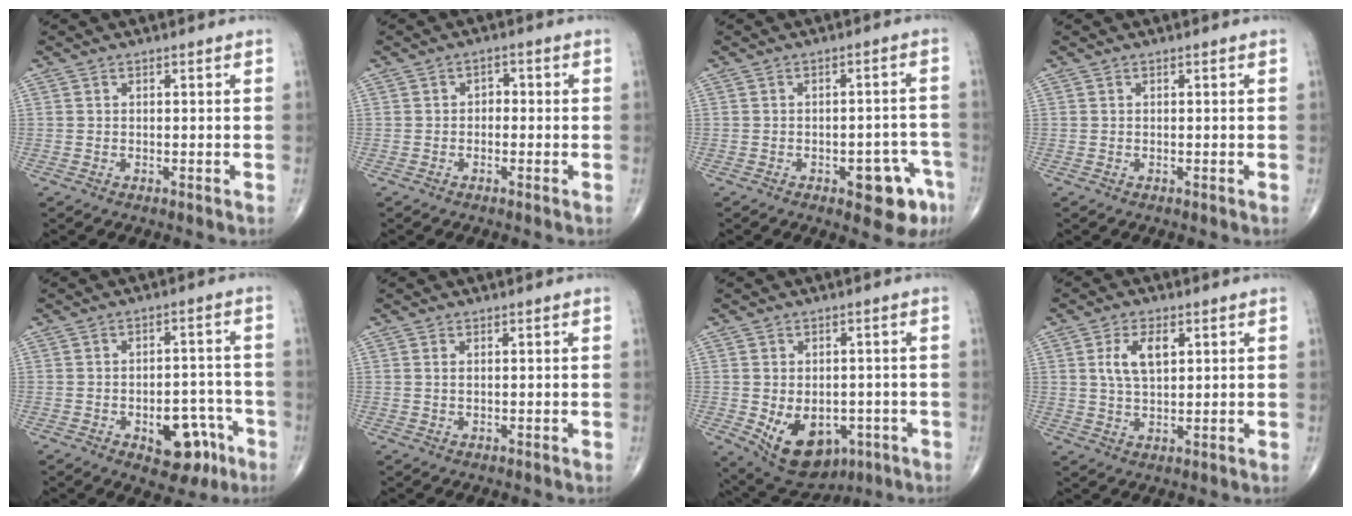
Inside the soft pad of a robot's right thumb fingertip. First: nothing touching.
{"total": 2.1, "force": [-0.4, 1.6, 1.2], "torque": [-0.003, 0.009, -0.014]}
{"total": 8.4, "force": [-4.0, 3.6, 6.3], "torque": [-0.050, 0.030, -0.042]}
{"total": 0.0}
{"total": 9.9, "force": [-4.5, 5.7, 6.7], "torque": [-0.054, 0.040, -0.051]}
{"total": 0.8, "force": [0.3, 0.4, 0.7], "torque": [-0.017, 0.003, 0.007]}
{"total": 12.3, "force": [-4.1, 8.5, 8.0], "torque": [-0.099, 0.003, -0.040]}
{"total": 6.5, "force": [2.0, 3.3, 5.2], "torque": [-0.096, -0.005, 0.040]}